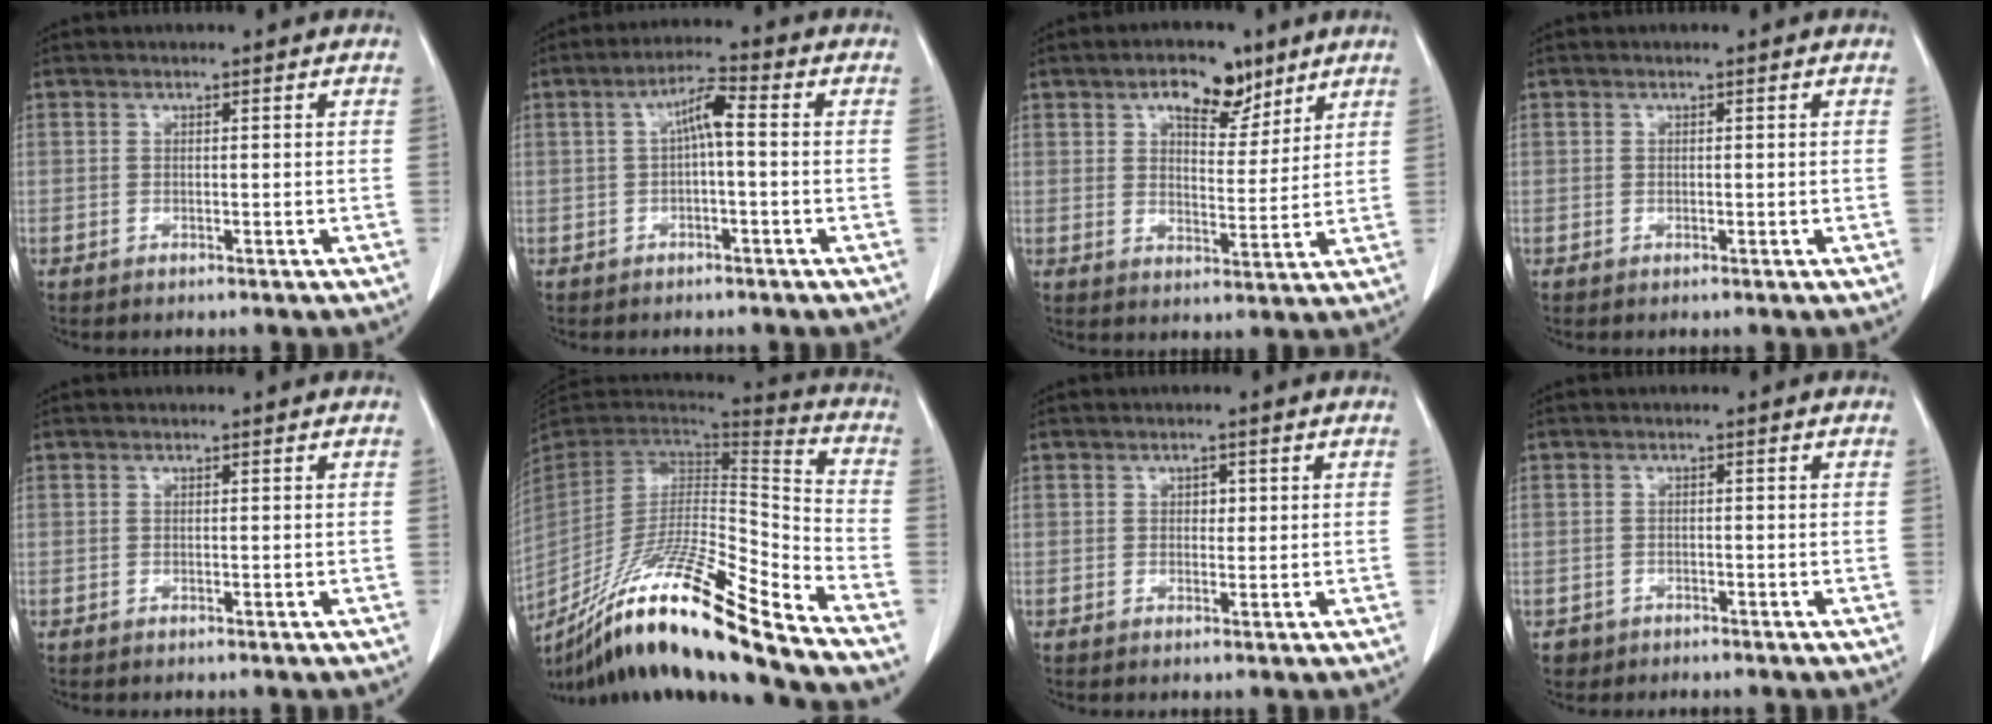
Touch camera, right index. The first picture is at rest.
{"total": 4.5, "force": [0.2, 0.7, 4.4], "torque": [-0.078, 0.018, 0.002]}
{"total": 7.9, "force": [5.0, 3.7, 4.9], "torque": [-0.070, 0.007, 0.077]}
{"total": 0.0}
{"total": 0.0}
{"total": 24.3, "force": [-18.2, 0.2, 16.1], "torque": [-0.282, -0.037, -0.332]}
{"total": 1.4, "force": [0.4, 1.0, 0.9], "torque": [-0.009, 0.000, 0.004]}
{"total": 1.6, "force": [-1.1, 1.2, -0.2], "torque": [-0.007, 0.006, -0.018]}